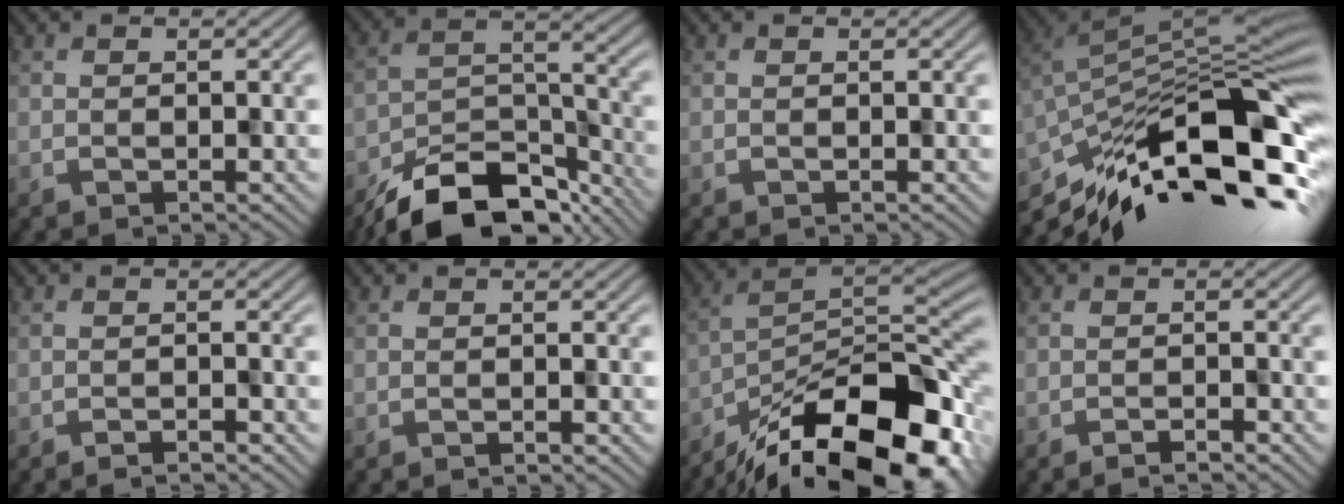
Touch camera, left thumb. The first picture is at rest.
{"total": 12.8, "force": [-10.0, 5.2, 6.0], "torque": [-0.108, -0.008, -0.173]}
{"total": 0.0}
{"total": 17.3, "force": [-8.9, 6.1, 13.5], "torque": [-0.237, -0.002, -0.164]}
{"total": 1.5, "force": [-1.3, 0.1, 0.8], "torque": [-0.013, 0.003, -0.025]}
{"total": 0.5, "force": [-0.5, 0.0, 0.3], "torque": [-0.006, 0.001, -0.010]}
{"total": 19.1, "force": [-12.7, 6.7, 12.6], "torque": [-0.204, -0.024, -0.202]}
{"total": 1.9, "force": [-1.6, 0.1, 0.9], "torque": [-0.015, 0.004, -0.031]}